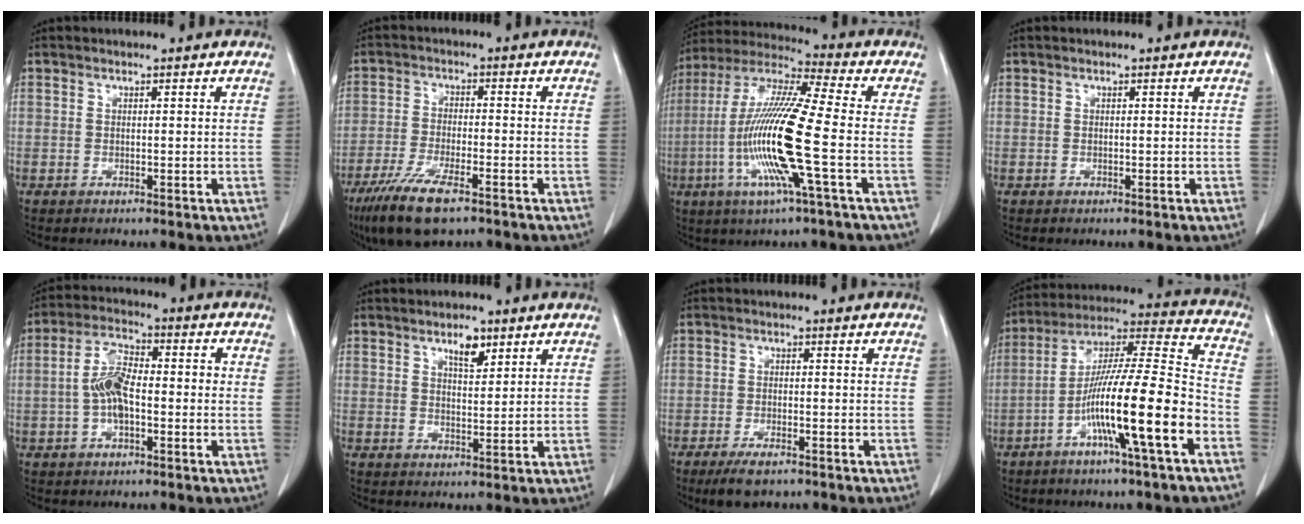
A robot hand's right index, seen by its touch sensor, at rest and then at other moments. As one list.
[{"total": 9.9, "force": [-6.5, 2.2, 7.1], "torque": [-0.135, -0.021, -0.111]}, {"total": 16.5, "force": [-3.9, -0.2, 16.0], "torque": [-0.332, -0.011, -0.086]}, {"total": 0.0}, {"total": 7.4, "force": [-1.1, 3.1, 6.6], "torque": [-0.142, 0.022, -0.024]}, {"total": 3.7, "force": [2.4, 1.3, 2.5], "torque": [-0.043, -0.001, 0.040]}, {"total": 4.6, "force": [-3.3, 1.4, 2.8], "torque": [-0.051, -0.005, -0.053]}, {"total": 17.5, "force": [-6.9, 0.0, 16.0], "torque": [-0.283, 0.002, -0.122]}]